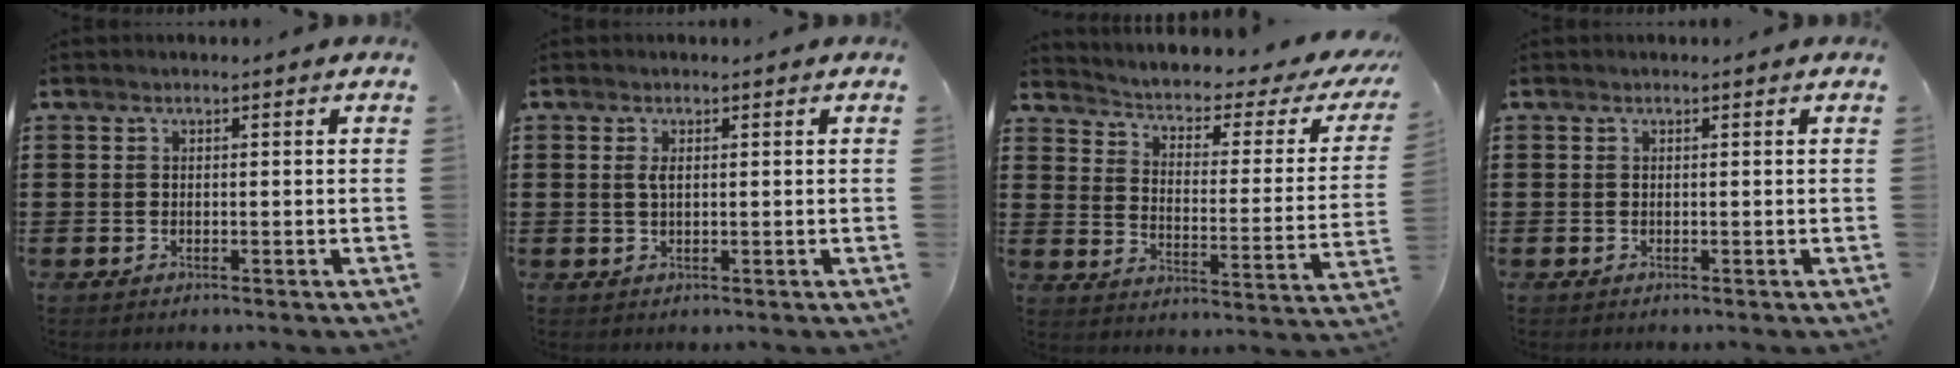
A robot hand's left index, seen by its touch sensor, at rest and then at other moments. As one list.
[{"total": 1.7, "force": [0.4, 0.6, 1.5], "torque": [-0.032, 0.004, 0.006]}, {"total": 2.5, "force": [0.9, 0.8, 2.1], "torque": [-0.051, -0.019, 0.001]}, {"total": 0.0}]